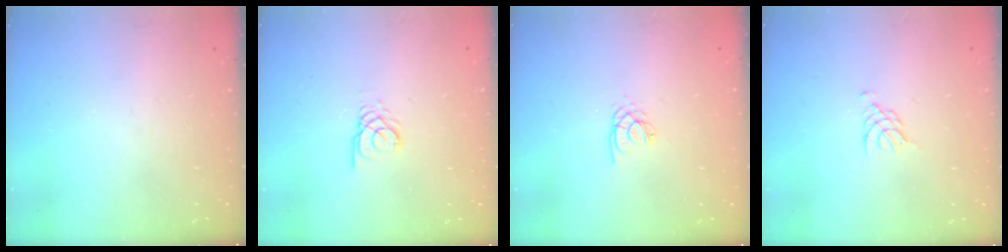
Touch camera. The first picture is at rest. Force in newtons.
{"total": 2.2, "press": 2.1, "slide": 0.2}
{"total": 2.1, "press": 2.1, "slide": 0.4}
{"total": 2.8, "press": 2.8, "slide": 0.5}